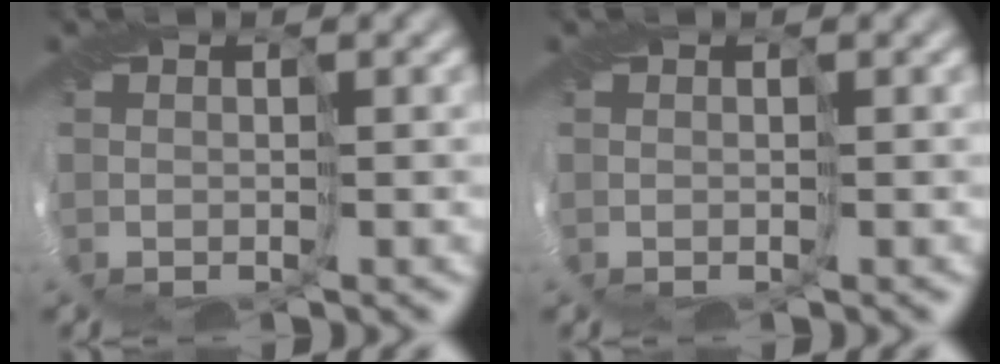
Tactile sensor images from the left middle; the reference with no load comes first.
{"total": 0.0}